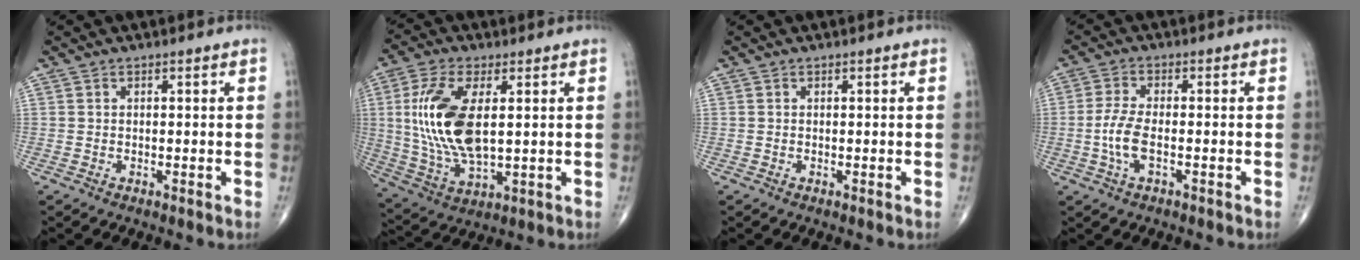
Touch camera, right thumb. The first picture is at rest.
{"total": 15.5, "force": [2.2, 7.0, 13.6], "torque": [-0.286, -0.011, 0.050]}
{"total": 0.0}
{"total": 5.5, "force": [-1.4, 2.1, 4.9], "torque": [-0.114, 0.009, -0.028]}